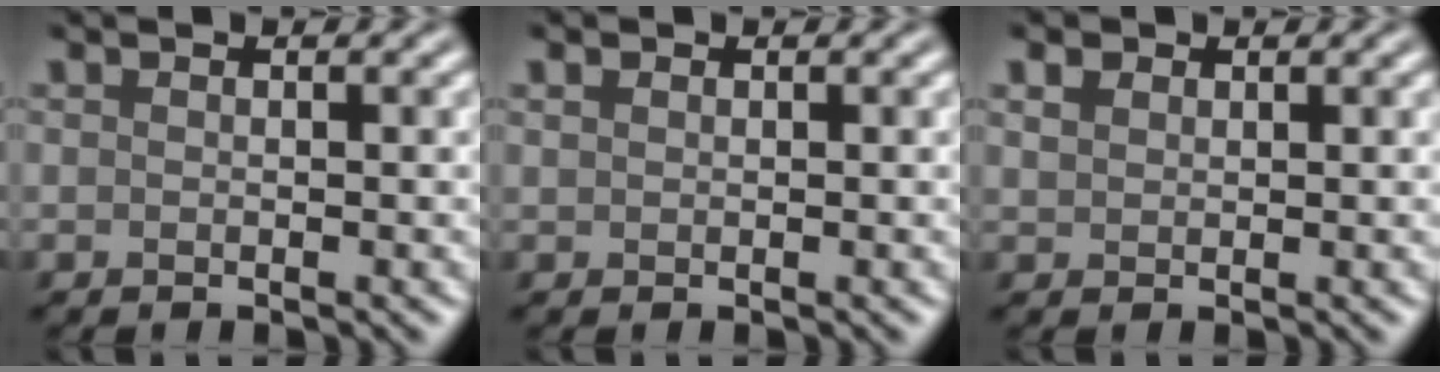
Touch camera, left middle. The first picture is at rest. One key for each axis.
{"total": 0.6, "fx": 0.4, "fy": 0.4, "fz": 0.2, "tx": -0.002, "ty": 0.001, "tz": 0.007}
{"total": 1.2, "fx": 0.8, "fy": 0.9, "fz": 0.4, "tx": -0.009, "ty": 0.004, "tz": 0.013}